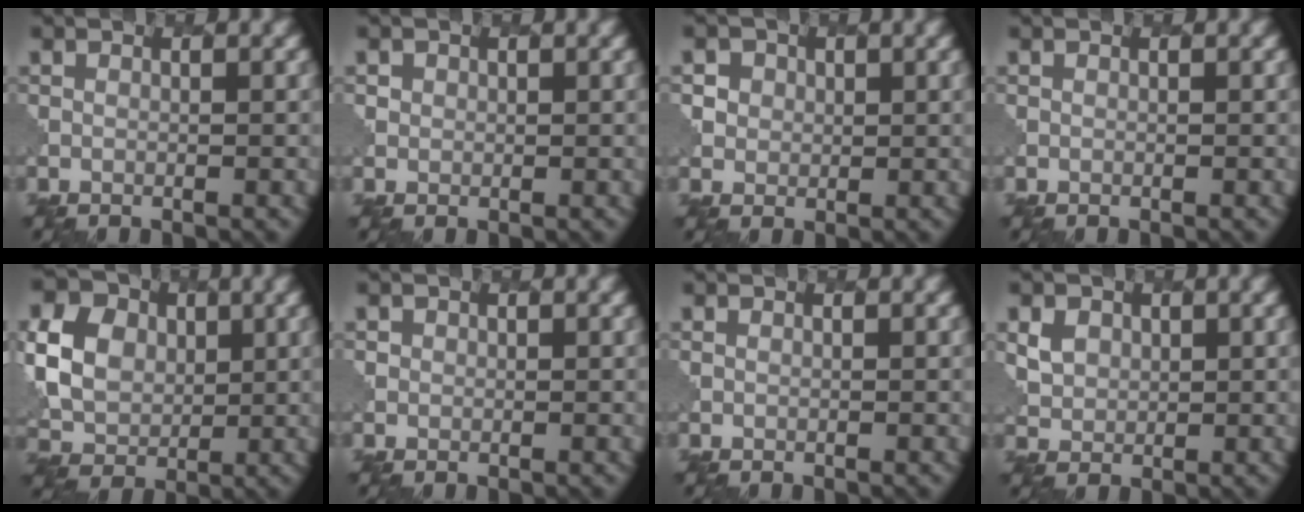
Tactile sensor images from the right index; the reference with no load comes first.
{"total": 1.1, "force": [0.5, 1.0, -0.1], "torque": [0.008, -0.002, 0.005]}
{"total": 3.4, "force": [1.8, 2.7, 0.8], "torque": [-0.017, 0.008, 0.023]}
{"total": 0.0}
{"total": 7.9, "force": [1.5, 6.5, 4.3], "torque": [-0.113, 0.013, 0.017]}
{"total": 0.9, "force": [0.3, 0.8, -0.1], "torque": [0.011, -0.002, 0.002]}
{"total": 0.0}
{"total": 2.6, "force": [1.3, 2.1, 0.9], "torque": [-0.023, 0.003, 0.020]}